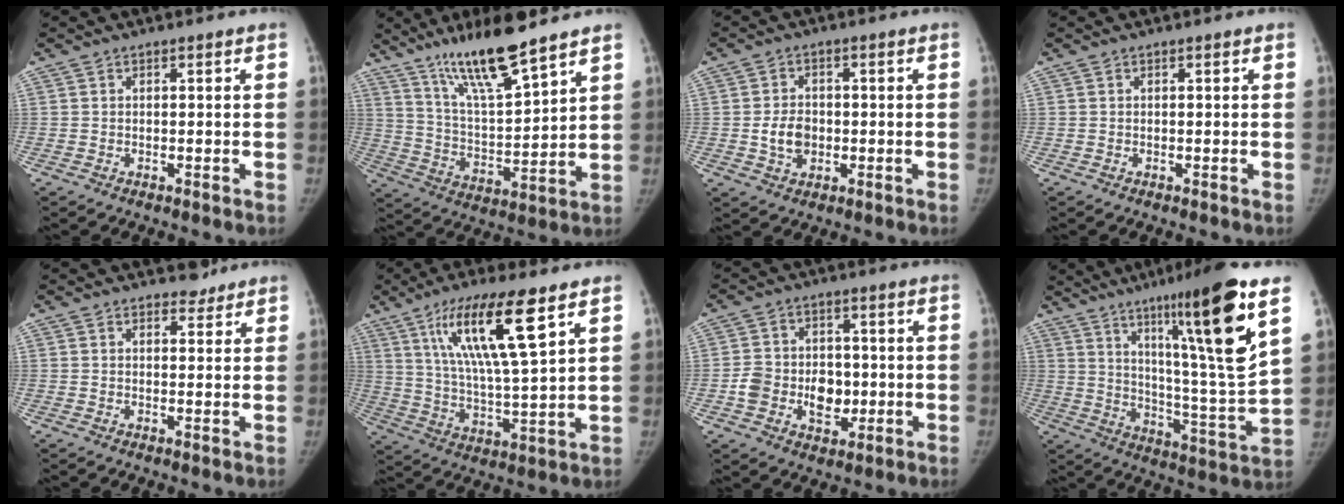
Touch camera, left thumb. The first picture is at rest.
{"total": 15.4, "force": [11.4, 2.1, 10.1], "torque": [-0.168, -0.068, 0.213]}
{"total": 5.0, "force": [-0.6, 3.8, 3.2], "torque": [-0.044, 0.003, -0.008]}
{"total": 0.0}
{"total": 2.3, "force": [2.1, 1.0, 0.2], "torque": [0.011, -0.015, 0.027]}
{"total": 16.8, "force": [8.4, 2.7, 14.3], "torque": [-0.258, -0.039, 0.156]}
{"total": 10.1, "force": [-1.9, 7.6, 6.4], "torque": [-0.070, 0.012, -0.026]}
{"total": 23.9, "force": [12.1, 2.1, 20.5], "torque": [-0.295, -0.053, 0.194]}